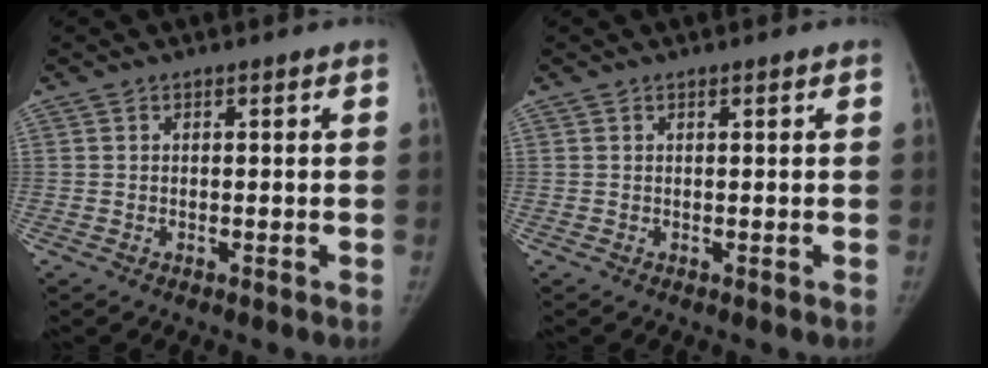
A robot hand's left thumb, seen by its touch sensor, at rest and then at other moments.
{"total": 0.0}